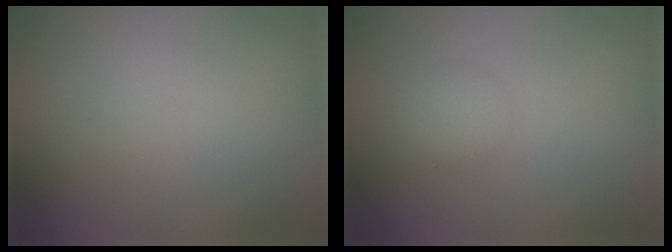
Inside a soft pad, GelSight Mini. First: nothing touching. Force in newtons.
{"total": 2.3, "press": 2.3, "slide": 0.0}